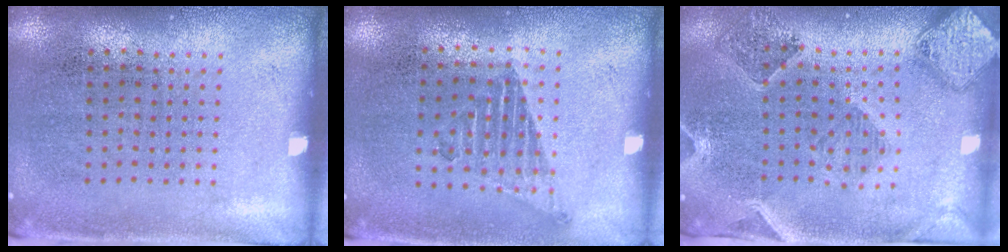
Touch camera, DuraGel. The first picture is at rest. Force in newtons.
{"total": 1.0, "press": 0.9, "slide": 0.4}
{"total": 1.4, "press": 1.4, "slide": 0.4}